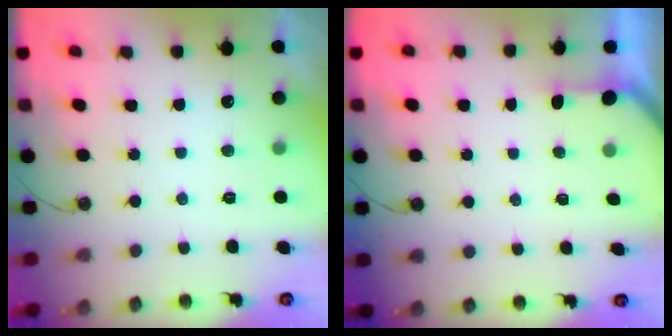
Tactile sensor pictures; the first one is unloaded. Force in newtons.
{"total": 1.2, "press": 1.2, "slide": 0.1}